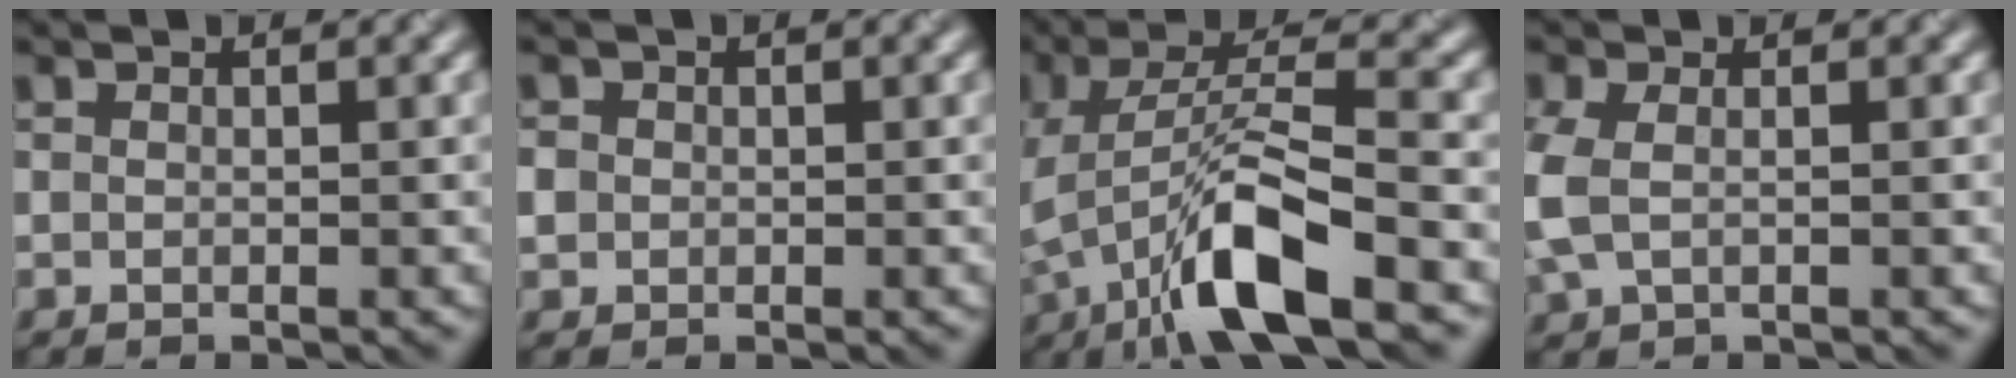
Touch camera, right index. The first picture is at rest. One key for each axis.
{"total": 1.2, "fx": -0.1, "fy": 1.1, "fz": 0.2, "tx": -0.005, "ty": -0.001, "tz": -0.004}
{"total": 9.3, "fx": -4.8, "fy": 2.6, "fz": 7.6, "tx": -0.150, "ty": 0.006, "tz": -0.089}
{"total": 2.9, "fx": -0.3, "fy": 1.8, "fz": 2.3, "tx": -0.072, "ty": -0.003, "tz": -0.006}